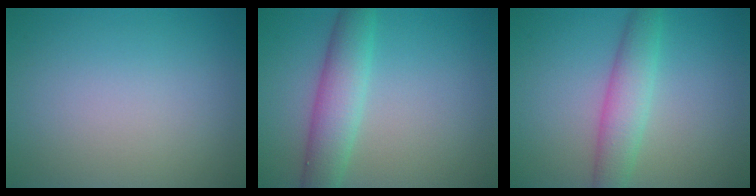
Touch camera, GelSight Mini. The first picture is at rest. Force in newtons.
{"total": 4.5, "press": 4.5, "slide": 0.0}
{"total": 3.8, "press": 3.8, "slide": 0.2}